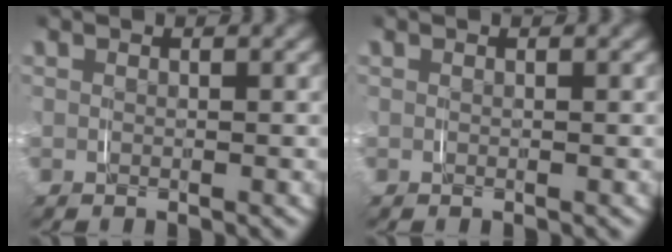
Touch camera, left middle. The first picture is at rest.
{"total": 0.0}